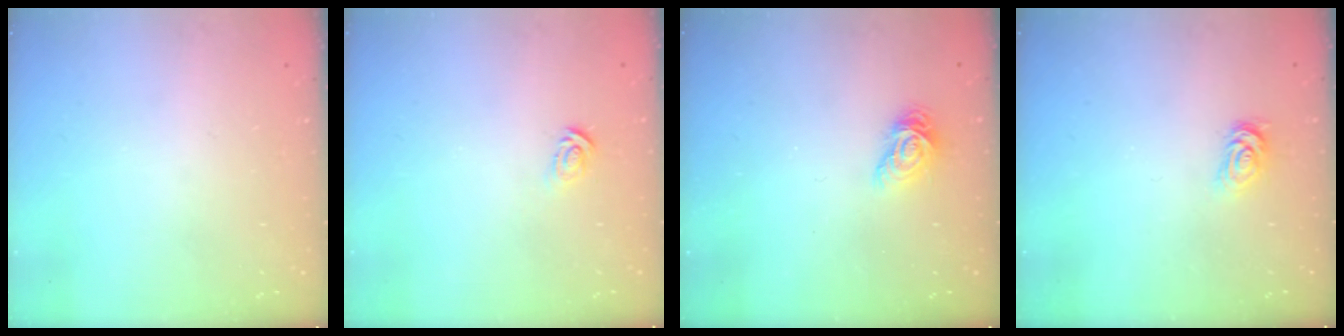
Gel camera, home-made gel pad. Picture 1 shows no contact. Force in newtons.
{"total": 2.9, "press": 2.9, "slide": 0.2}
{"total": 7.6, "press": 7.6, "slide": 0.0}
{"total": 2.6, "press": 2.6, "slide": 0.4}